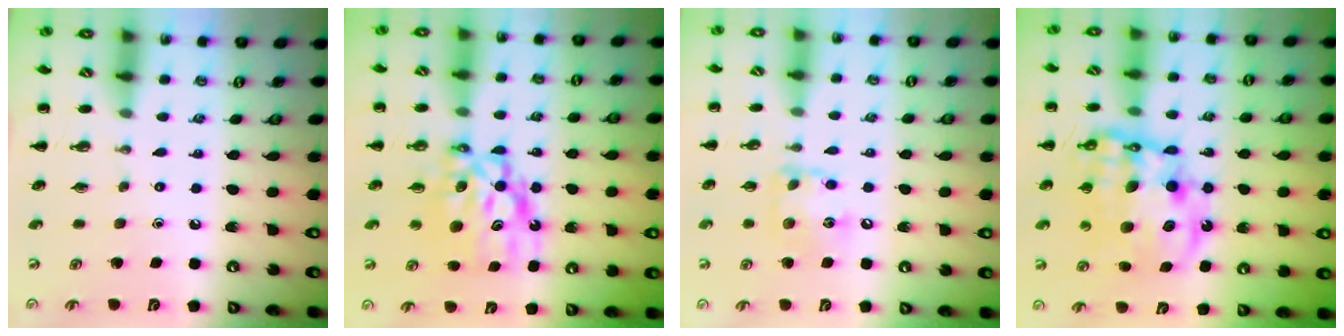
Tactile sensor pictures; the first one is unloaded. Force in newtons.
{"total": 9.7, "press": 9.4, "slide": 2.5}
{"total": 10.1, "press": 10.1, "slide": 0.8}
{"total": 16.6, "press": 16.1, "slide": 3.9}